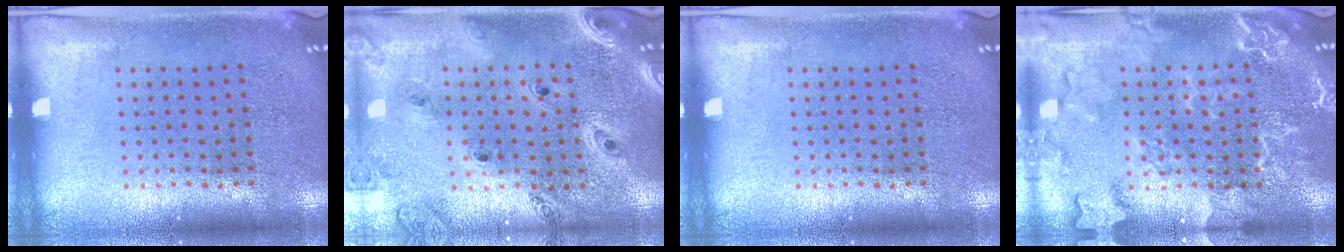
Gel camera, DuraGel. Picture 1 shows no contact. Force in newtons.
{"total": 1.5, "press": 1.5, "slide": 0.3}
{"total": 0.0}
{"total": 2.3, "press": 2.3, "slide": 0.2}